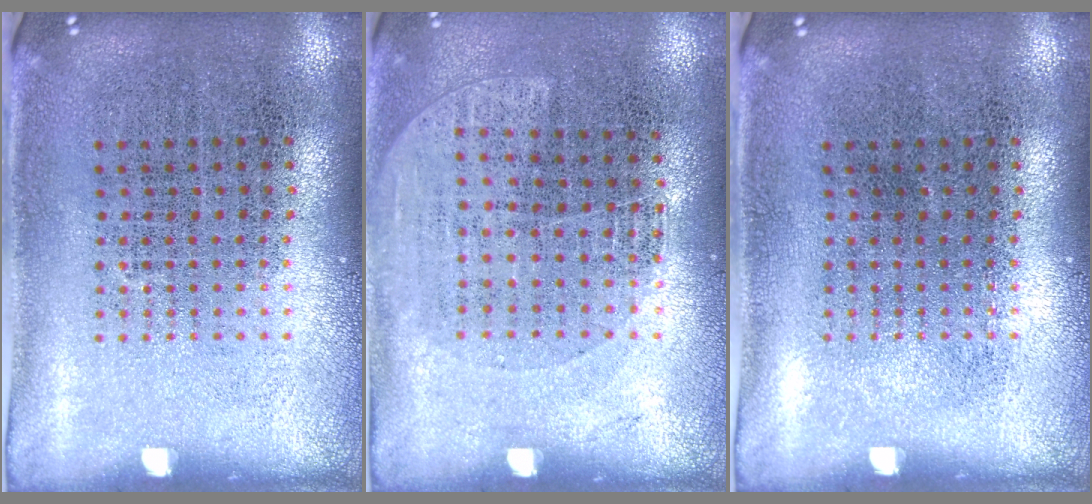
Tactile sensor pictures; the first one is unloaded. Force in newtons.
{"total": 1.2, "press": 1.0, "slide": 0.7}
{"total": 0.0}